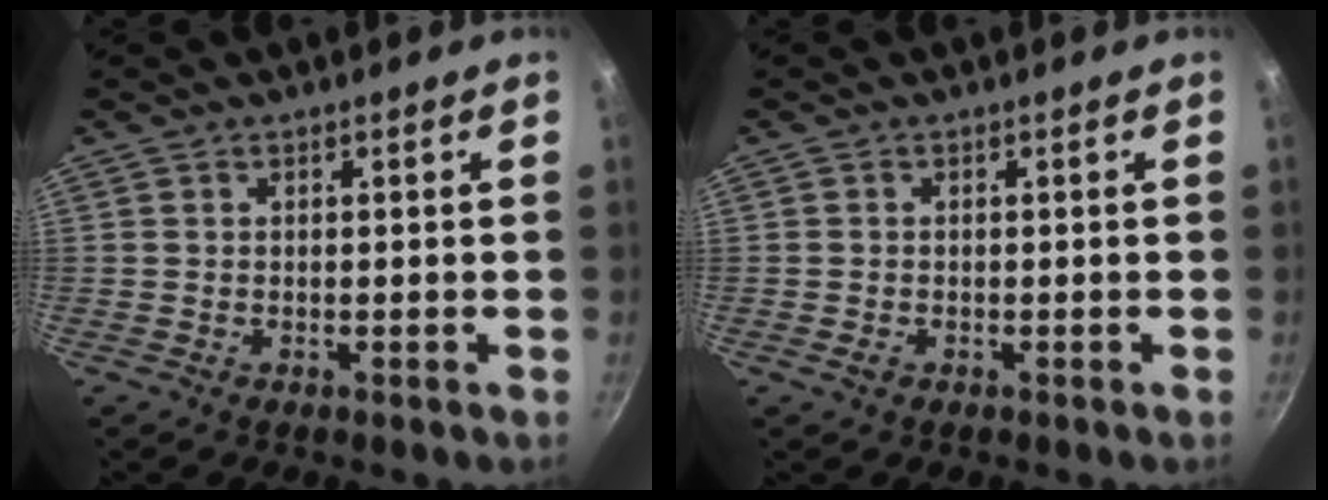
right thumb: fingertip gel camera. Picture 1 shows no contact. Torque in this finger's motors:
{"motor_torque": [-0.10, 0.07, -0.24, 0.07, 0.04]}